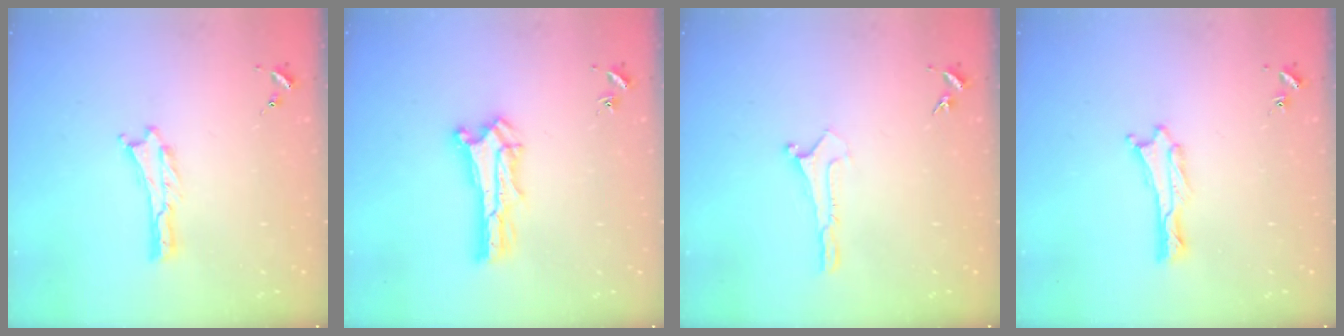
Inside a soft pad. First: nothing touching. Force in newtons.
{"total": 1.5, "press": 1.5, "slide": 0.2}
{"total": 0.0}
{"total": 0.6, "press": 0.6, "slide": 0.1}